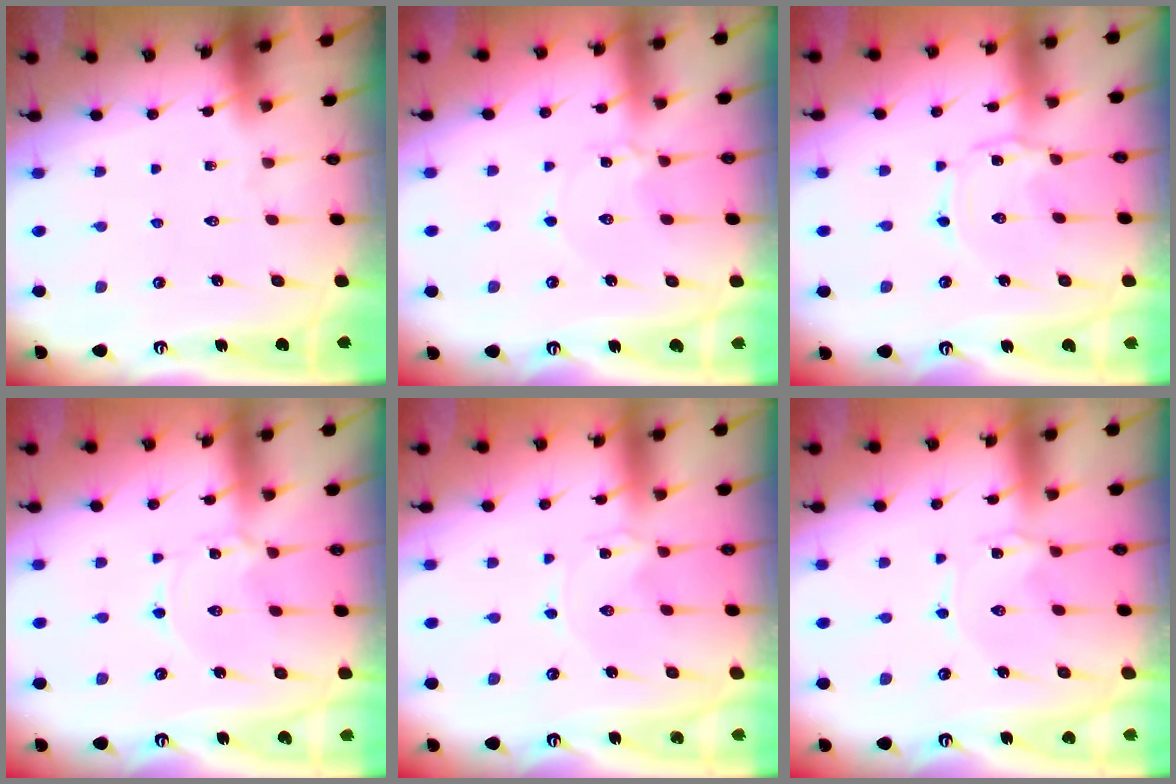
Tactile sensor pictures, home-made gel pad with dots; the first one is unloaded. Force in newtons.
{"total": 2.4, "press": 2.4, "slide": 0.3}
{"total": 1.5, "press": 1.5, "slide": 0.1}
{"total": 1.2, "press": 1.2, "slide": 0.3}
{"total": 0.0}
{"total": 1.4, "press": 1.4, "slide": 0.1}